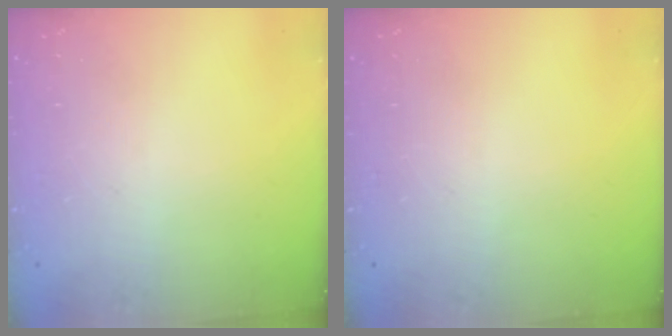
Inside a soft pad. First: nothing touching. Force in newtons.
{"total": 0.0}